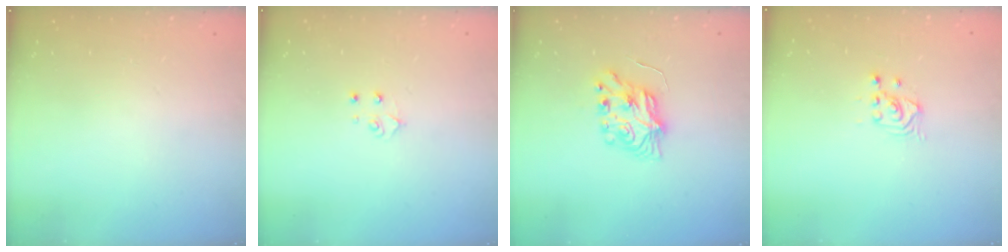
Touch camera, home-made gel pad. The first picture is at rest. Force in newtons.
{"total": 3.9, "press": 3.9, "slide": 0.3}
{"total": 7.3, "press": 7.3, "slide": 0.2}
{"total": 2.6, "press": 2.6, "slide": 0.1}